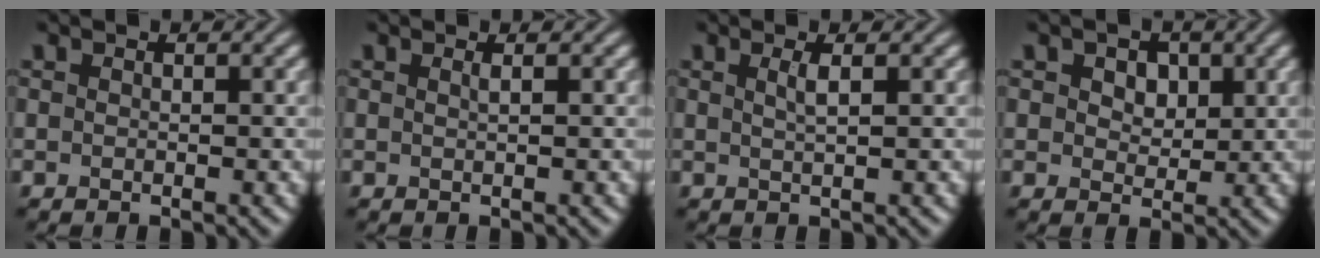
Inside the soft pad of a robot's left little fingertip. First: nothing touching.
{"total": 0.7, "force": [0.3, 0.3, 0.6], "torque": [-0.005, 0.002, 0.001]}
{"total": 1.6, "force": [0.5, 0.4, 1.4], "torque": [-0.022, 0.003, 0.006]}
{"total": 3.5, "force": [1.4, 2.4, 2.2], "torque": [-0.034, 0.010, 0.007]}